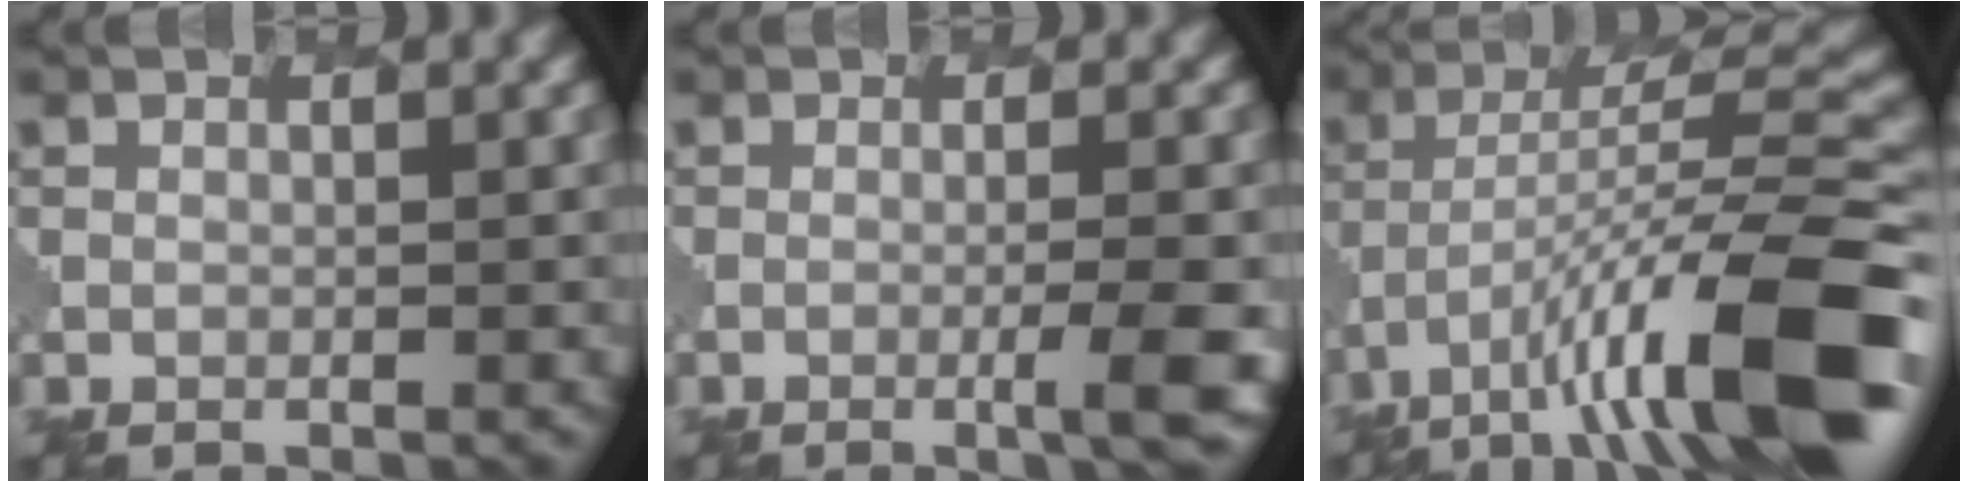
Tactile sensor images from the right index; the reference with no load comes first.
{"total": 3.7, "force": [-1.1, 0.6, 3.5], "torque": [-0.046, 0.001, -0.024]}
{"total": 13.4, "force": [-7.2, 3.1, 10.8], "torque": [-0.167, 0.009, -0.114]}